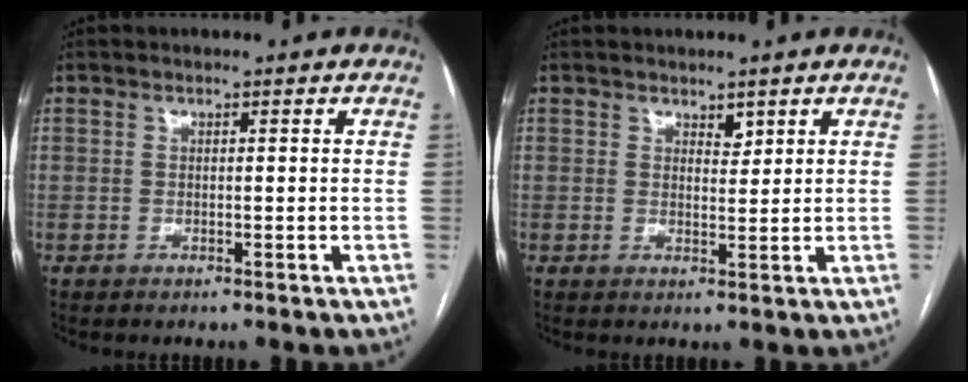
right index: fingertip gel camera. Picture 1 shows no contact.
{"total": 1.8, "force": [1.3, 0.9, 0.9], "torque": [-0.012, -0.002, 0.022]}